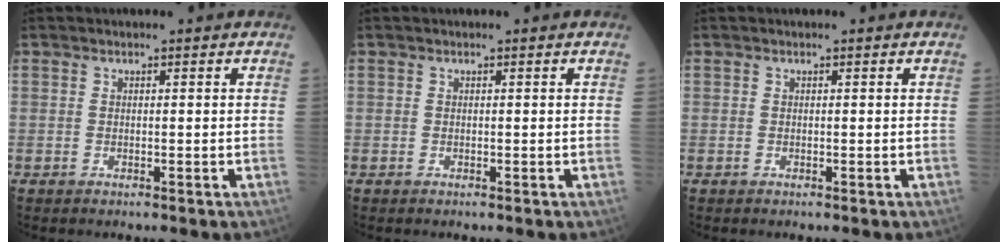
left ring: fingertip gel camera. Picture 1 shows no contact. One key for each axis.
{"total": 0.0}
{"total": 0.0}